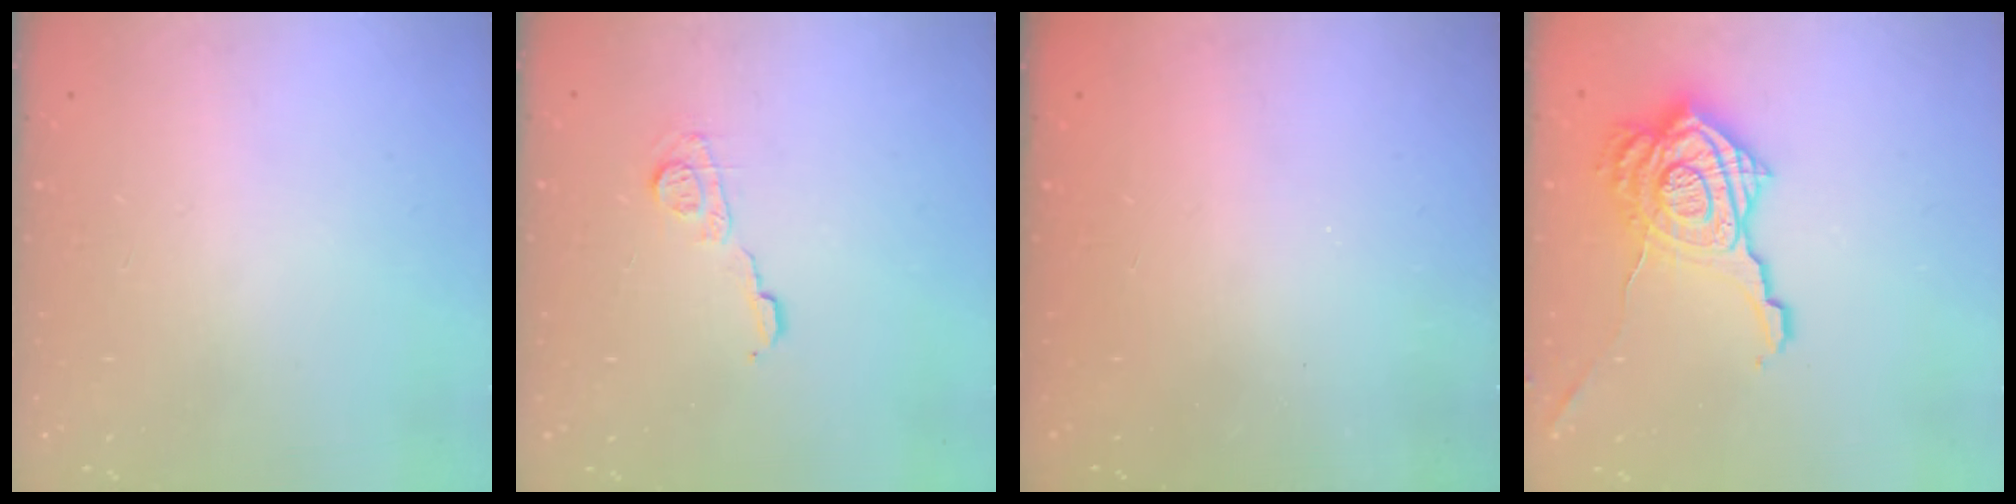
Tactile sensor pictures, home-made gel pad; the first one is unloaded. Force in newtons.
{"total": 7.8, "press": 7.8, "slide": 0.6}
{"total": 2.5, "press": 2.4, "slide": 0.8}
{"total": 20.8, "press": 20.7, "slide": 1.2}